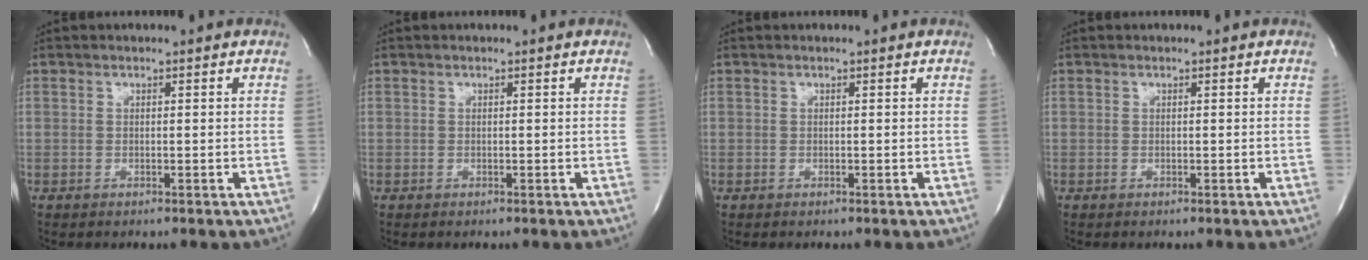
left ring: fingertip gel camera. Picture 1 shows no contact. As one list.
[{"total": 0.0}, {"total": 0.0}, {"total": 0.0}]